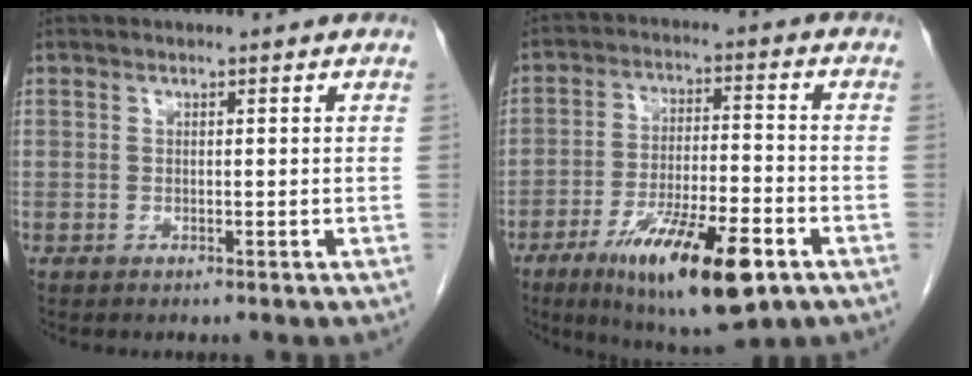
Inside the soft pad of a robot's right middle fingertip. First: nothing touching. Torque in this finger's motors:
{"motor_torque": [1.21, -0.93, 0.32, 0.19]}